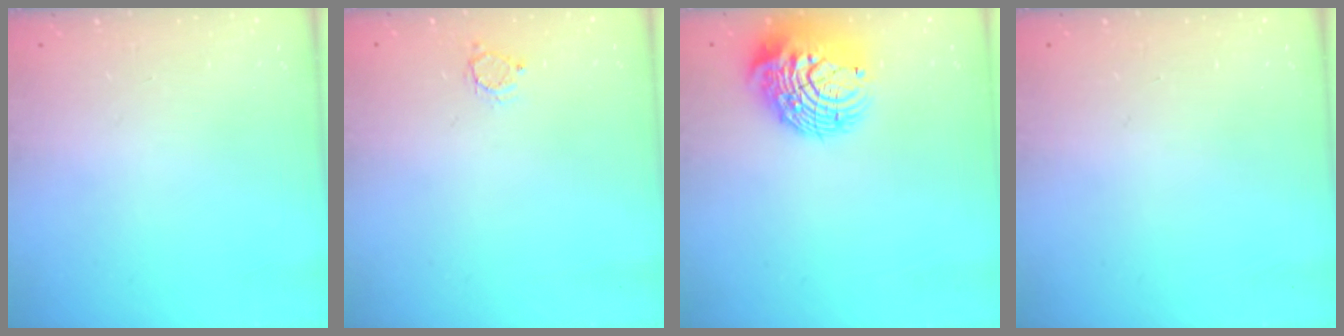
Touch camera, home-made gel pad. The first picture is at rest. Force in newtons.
{"total": 2.6, "press": 2.6, "slide": 0.2}
{"total": 13.1, "press": 12.9, "slide": 1.8}
{"total": 0.0}